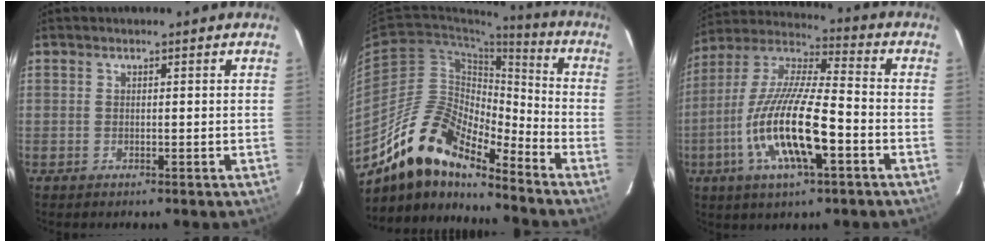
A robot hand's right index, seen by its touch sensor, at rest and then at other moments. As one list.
[{"total": 17.1, "force": [-13.6, 5.1, 9.1], "torque": [-0.163, -0.001, -0.262]}, {"total": 17.8, "force": [-6.1, 4.4, 16.1], "torque": [-0.326, -0.016, -0.122]}]